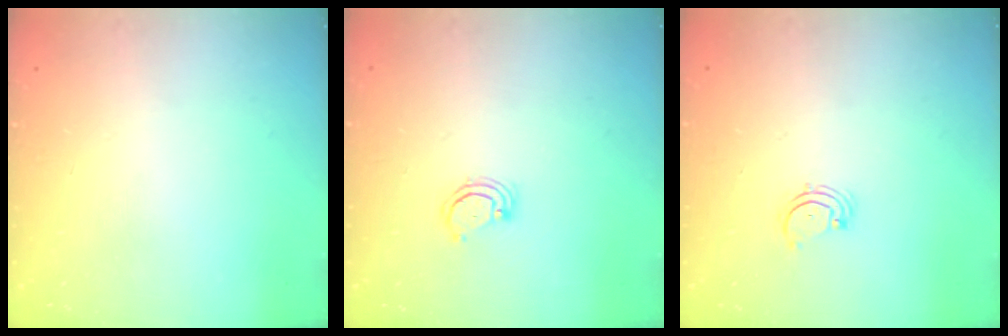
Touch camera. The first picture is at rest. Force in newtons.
{"total": 2.9, "press": 2.9, "slide": 0.2}
{"total": 1.7, "press": 1.6, "slide": 0.2}